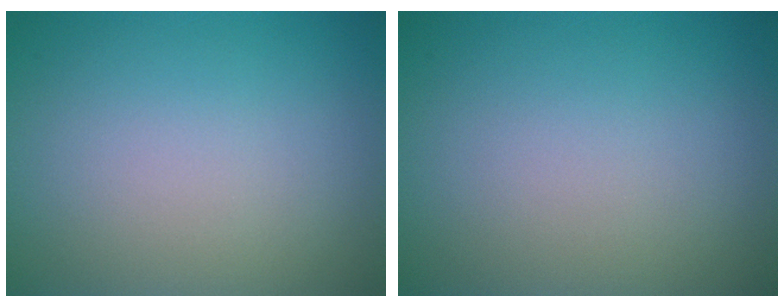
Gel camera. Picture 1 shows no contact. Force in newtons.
{"total": 0.0}